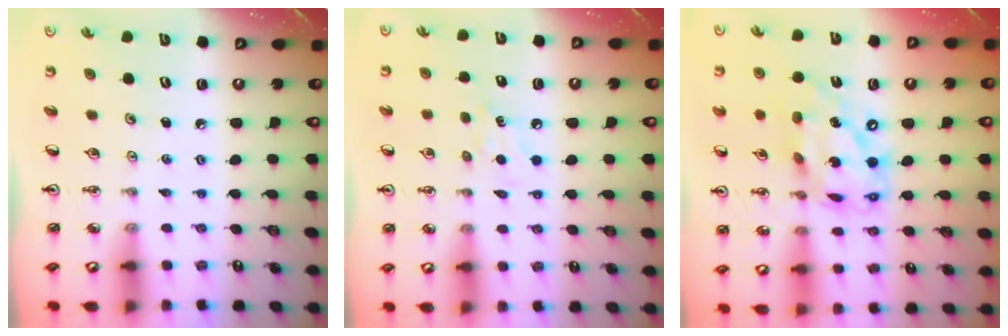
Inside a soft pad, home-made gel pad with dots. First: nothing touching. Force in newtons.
{"total": 5.9, "press": 5.8, "slide": 0.7}
{"total": 16.4, "press": 16.3, "slide": 1.3}